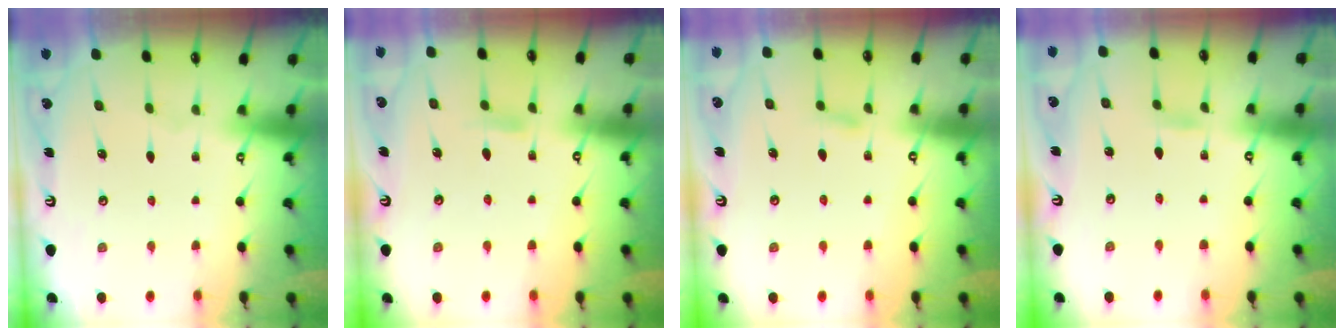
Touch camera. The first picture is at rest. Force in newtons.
{"total": 6.0, "press": 5.9, "slide": 0.7}
{"total": 4.3, "press": 4.2, "slide": 0.6}
{"total": 1.5, "press": 1.5, "slide": 0.2}